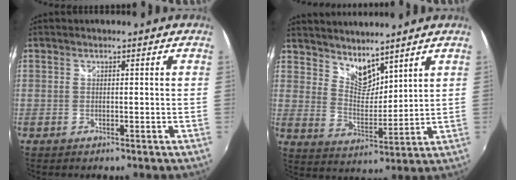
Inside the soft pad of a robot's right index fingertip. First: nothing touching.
{"total": 7.4, "force": [6.4, 2.7, 2.6], "torque": [-0.035, -0.003, 0.119]}